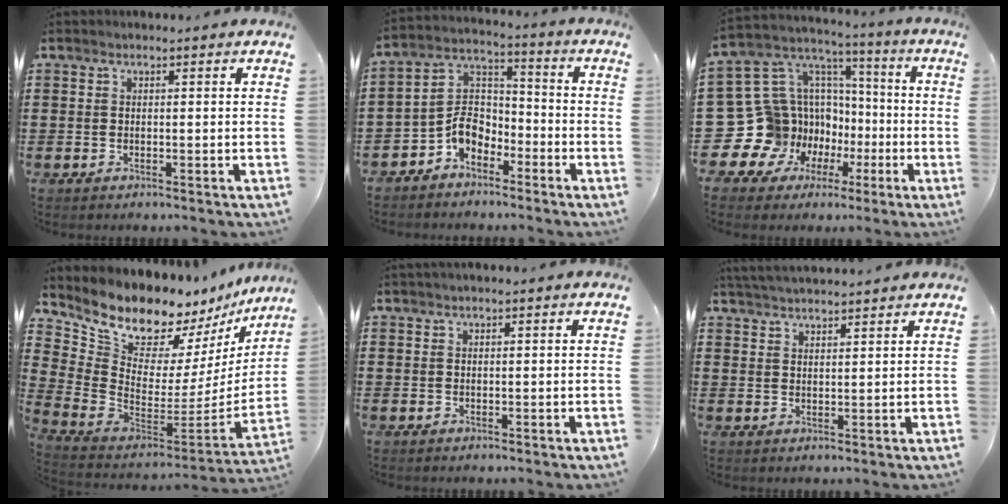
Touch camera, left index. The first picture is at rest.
{"total": 6.4, "force": [-4.0, 3.8, 3.1], "torque": [-0.081, 0.001, -0.083]}
{"total": 17.1, "force": [-4.4, 15.5, 5.5], "torque": [-0.188, -0.015, -0.029]}
{"total": 10.5, "force": [9.4, 3.7, 2.8], "torque": [-0.102, -0.090, 0.170]}
{"total": 0.6, "force": [0.3, 0.0, 0.4], "torque": [-0.008, -0.001, 0.007]}
{"total": 3.1, "force": [3.0, -0.4, 0.3], "torque": [-0.014, -0.008, 0.057]}